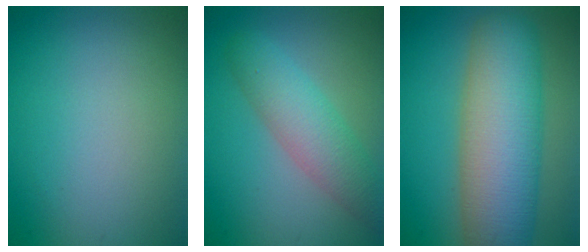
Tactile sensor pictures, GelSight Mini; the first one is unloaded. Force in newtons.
{"total": 4.6, "press": 4.6, "slide": 0.3}
{"total": 11.7, "press": 11.7, "slide": 0.5}